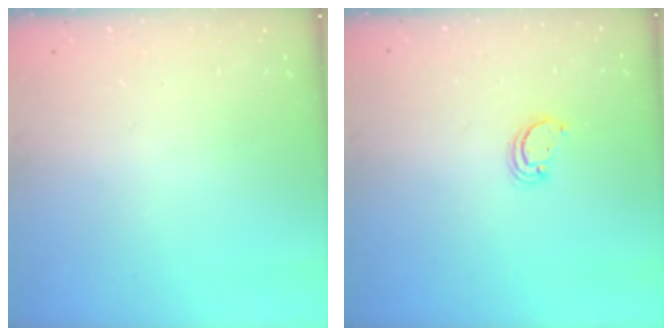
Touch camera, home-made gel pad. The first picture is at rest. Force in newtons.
{"total": 2.6, "press": 2.6, "slide": 0.2}